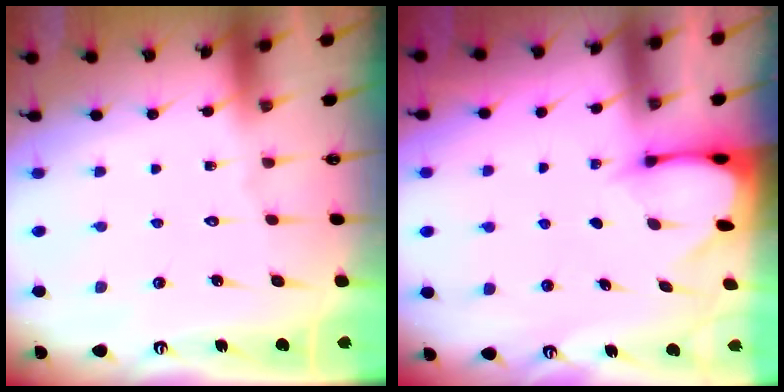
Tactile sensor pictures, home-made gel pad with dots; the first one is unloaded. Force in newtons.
{"total": 2.4, "press": 2.3, "slide": 0.3}